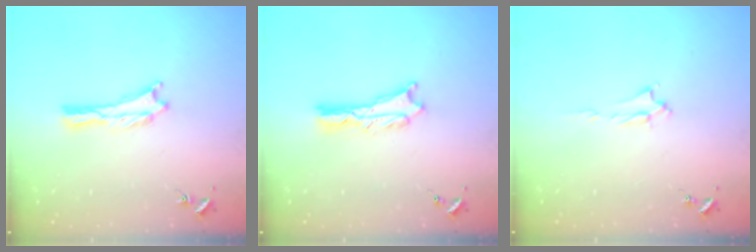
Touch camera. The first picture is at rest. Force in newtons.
{"total": 1.8, "press": 1.7, "slide": 0.2}
{"total": 1.6, "press": 1.6, "slide": 0.2}